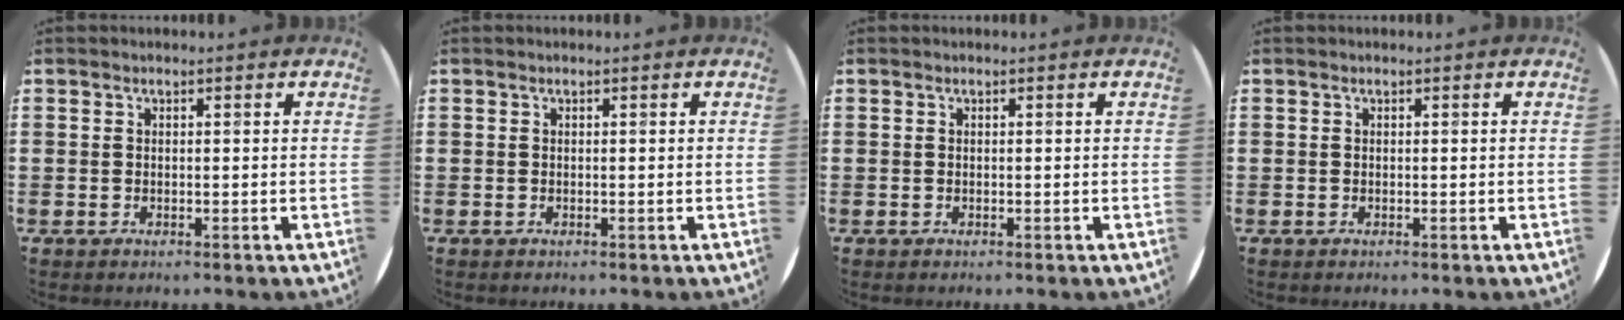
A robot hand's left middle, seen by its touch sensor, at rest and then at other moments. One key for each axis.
{"total": 0.0}
{"total": 0.0}
{"total": 0.0}